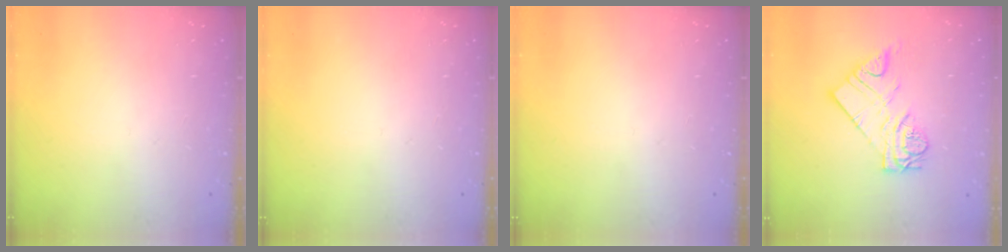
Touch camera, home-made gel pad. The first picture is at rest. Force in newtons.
{"total": 0.0}
{"total": 0.0}
{"total": 11.0, "press": 11.0, "slide": 1.1}